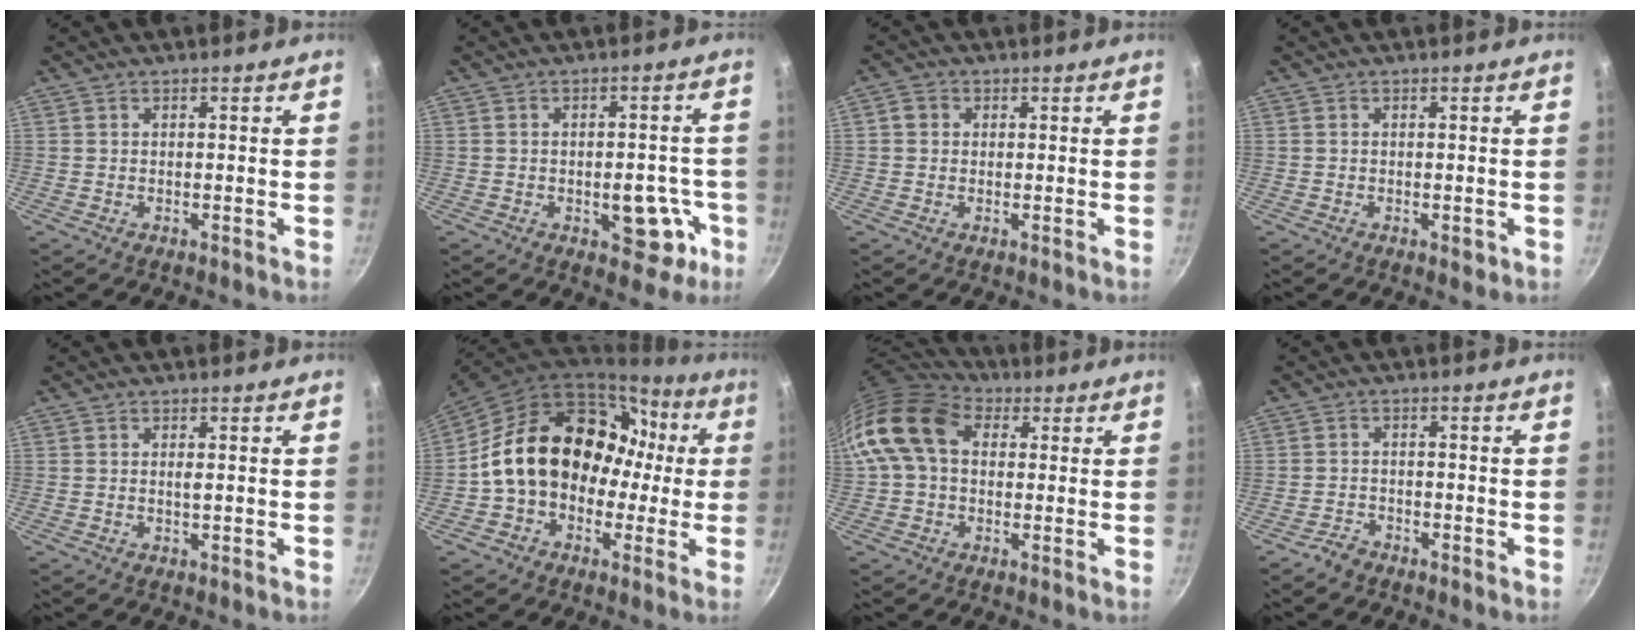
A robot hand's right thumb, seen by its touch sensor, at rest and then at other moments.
{"total": 9.0, "force": [-3.2, 5.0, 6.8], "torque": [-0.042, 0.025, -0.036]}
{"total": 2.3, "force": [0.4, 2.1, 0.9], "torque": [-0.009, 0.004, 0.001]}
{"total": 1.5, "force": [-0.4, 0.8, 1.1], "torque": [-0.014, -0.001, -0.006]}
{"total": 0.8, "force": [0.1, 0.1, 0.8], "torque": [-0.015, -0.001, 0.002]}
{"total": 20.2, "force": [0.0, 15.7, 12.6], "torque": [-0.167, 0.079, 0.004]}
{"total": 14.4, "force": [2.5, 10.3, 9.7], "torque": [-0.172, 0.028, 0.028]}
{"total": 2.4, "force": [-2.1, 1.1, 0.5], "torque": [-0.007, 0.025, -0.037]}